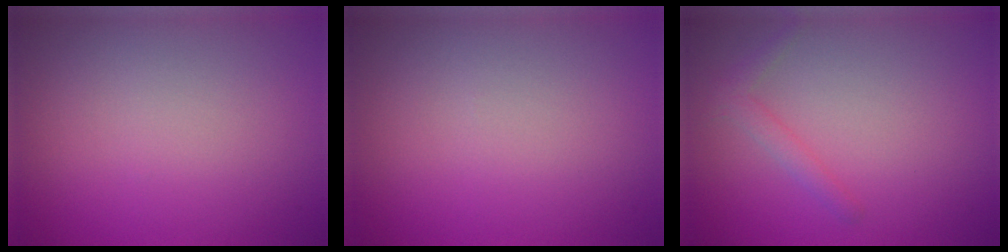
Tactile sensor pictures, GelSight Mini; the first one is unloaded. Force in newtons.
{"total": 0.0}
{"total": 1.4, "press": 1.4, "slide": 0.1}